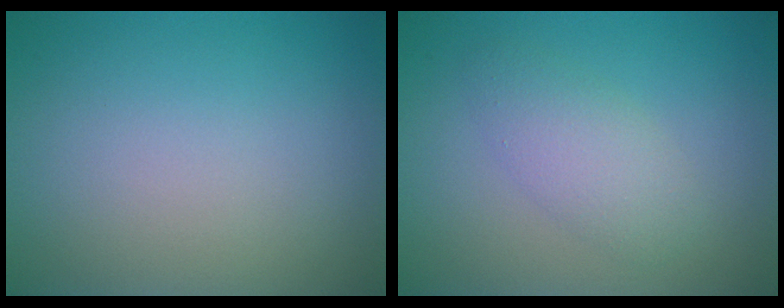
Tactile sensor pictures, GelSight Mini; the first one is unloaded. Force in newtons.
{"total": 2.7, "press": 2.7, "slide": 0.1}